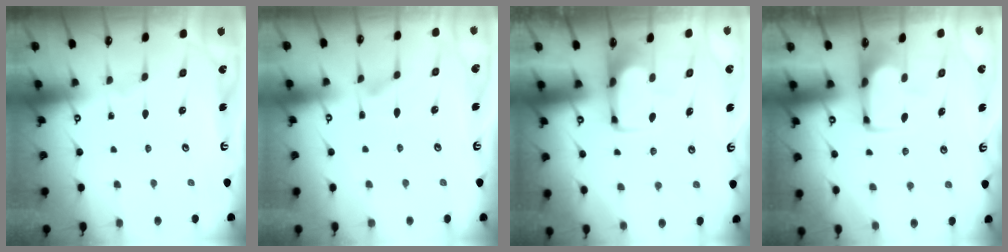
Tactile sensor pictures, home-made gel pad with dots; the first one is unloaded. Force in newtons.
{"total": 1.3, "press": 0.1, "slide": 1.3}
{"total": 1.9, "press": 1.9, "slide": 0.4}
{"total": 1.8, "press": 1.7, "slide": 0.4}